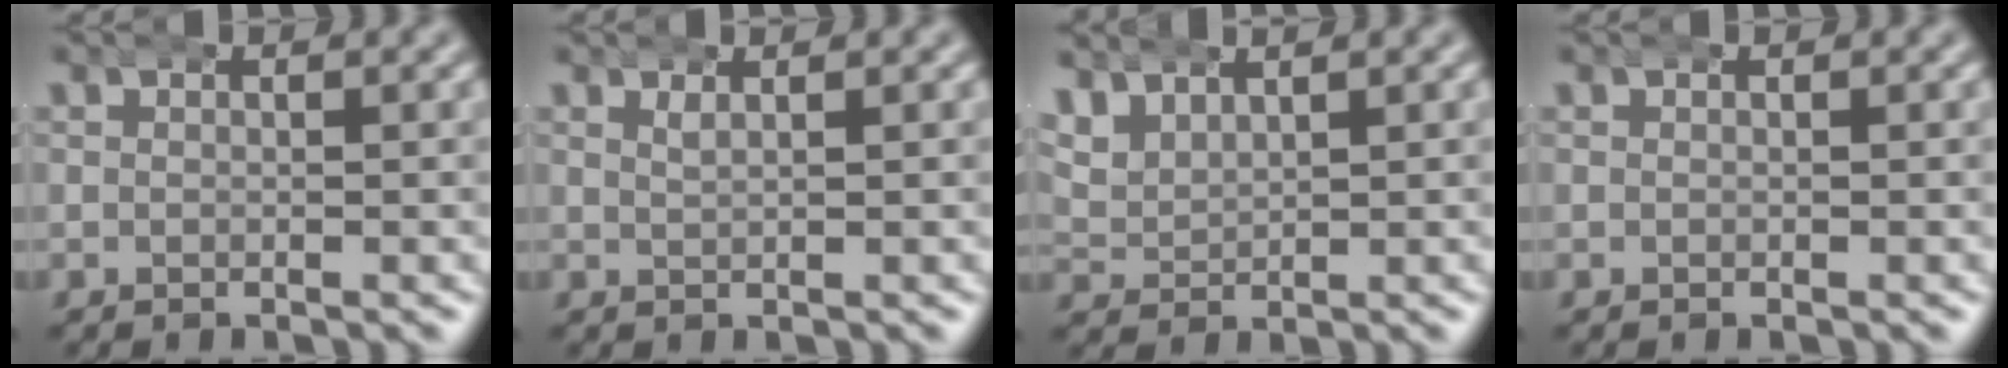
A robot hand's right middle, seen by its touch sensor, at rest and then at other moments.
{"total": 1.0, "force": [0.8, 0.2, 0.7], "torque": [-0.007, 0.005, 0.013]}
{"total": 5.0, "force": [2.2, 3.9, 2.1], "torque": [-0.060, 0.004, 0.034]}
{"total": 0.0}